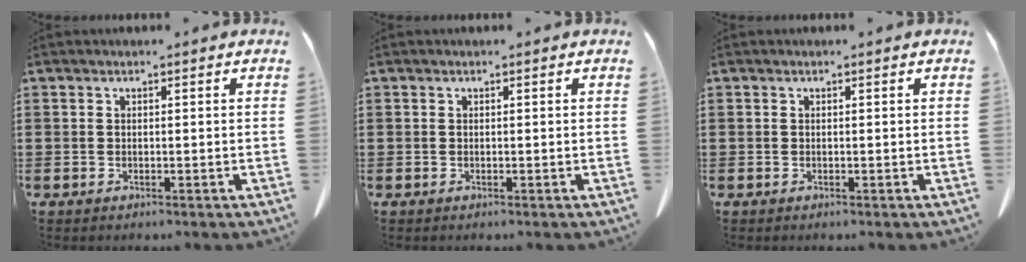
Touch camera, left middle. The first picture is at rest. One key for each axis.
{"total": 0.0}
{"total": 0.0}